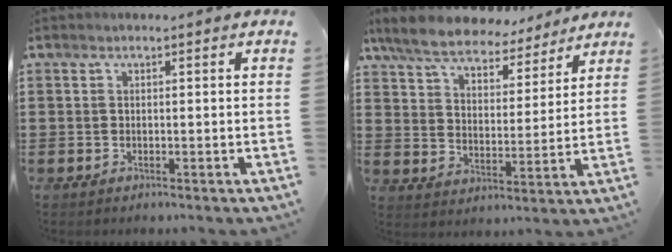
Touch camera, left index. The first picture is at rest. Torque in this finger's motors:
{"motor_torque": [2.14, 0.00, 0.29, 0.00]}